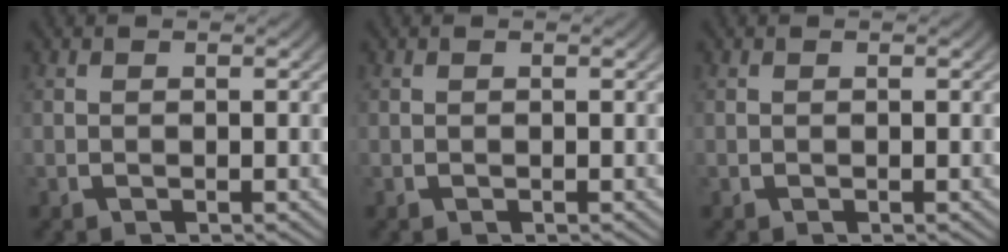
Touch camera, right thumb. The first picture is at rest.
{"total": 0.0}
{"total": 0.0}